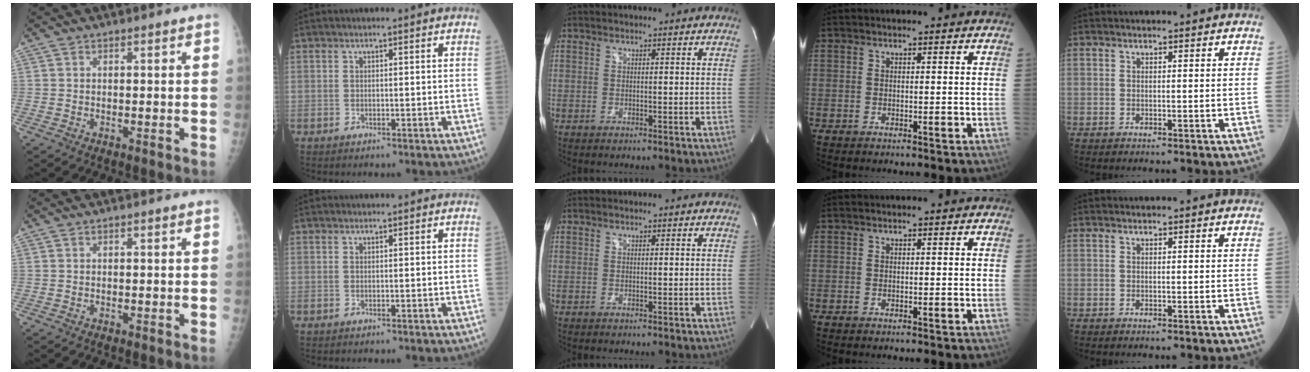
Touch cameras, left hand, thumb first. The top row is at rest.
{}